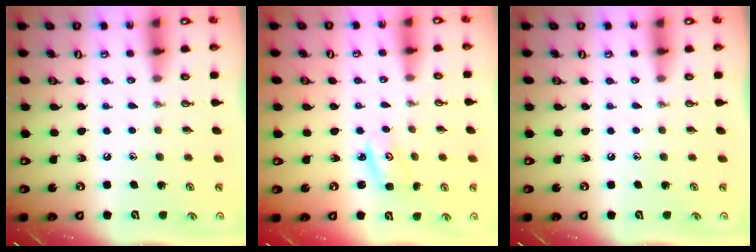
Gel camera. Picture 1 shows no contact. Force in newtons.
{"total": 2.6, "press": 2.6, "slide": 0.2}
{"total": 0.0}